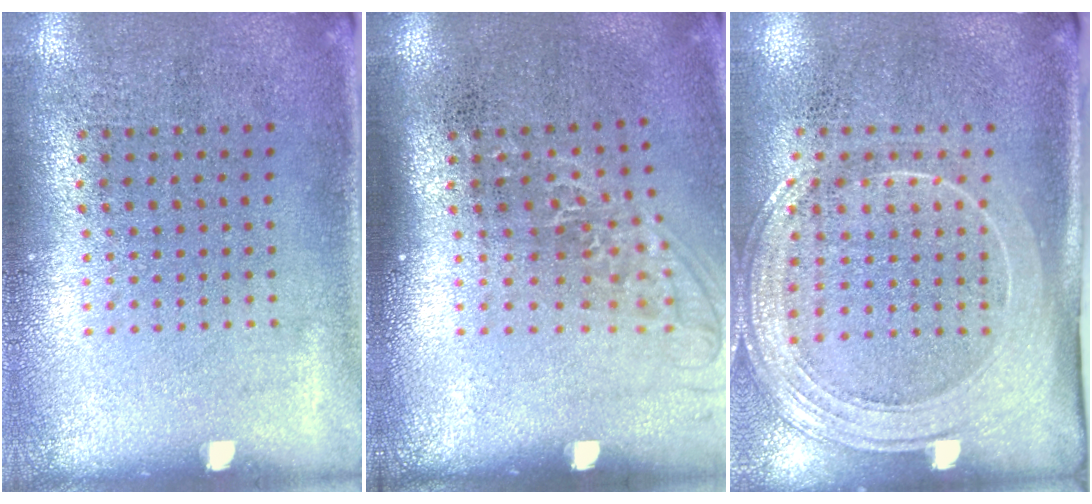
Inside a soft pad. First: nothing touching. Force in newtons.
{"total": 1.3, "press": 1.0, "slide": 0.7}
{"total": 2.1, "press": 1.9, "slide": 1.0}